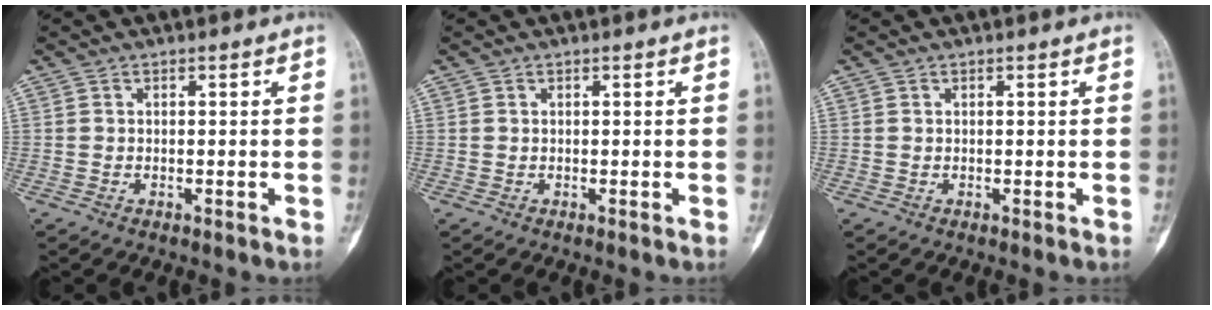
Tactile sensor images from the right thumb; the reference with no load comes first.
{"total": 0.0}
{"total": 0.0}